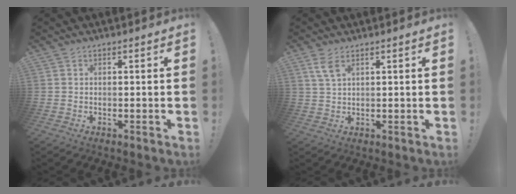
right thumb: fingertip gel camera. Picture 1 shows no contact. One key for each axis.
{"total": 4.6, "fx": 2.6, "fy": 1.4, "fz": 3.4, "tx": -0.062, "ty": -0.010, "tz": 0.048}